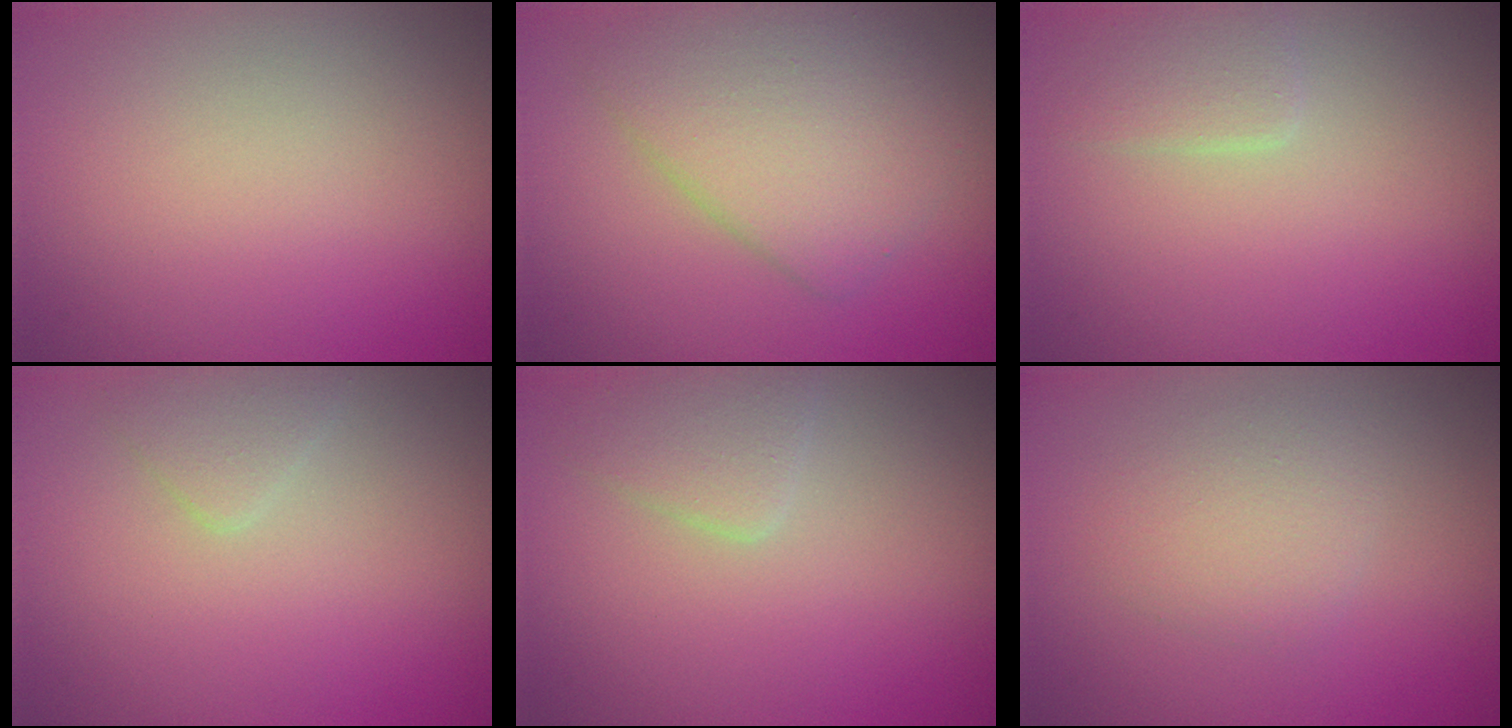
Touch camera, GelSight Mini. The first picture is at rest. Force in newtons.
{"total": 5.4, "press": 5.4, "slide": 0.1}
{"total": 2.0, "press": 2.0, "slide": 0.0}
{"total": 1.4, "press": 1.4, "slide": 0.1}
{"total": 2.2, "press": 2.2, "slide": 0.1}
{"total": 2.3, "press": 2.3, "slide": 0.1}